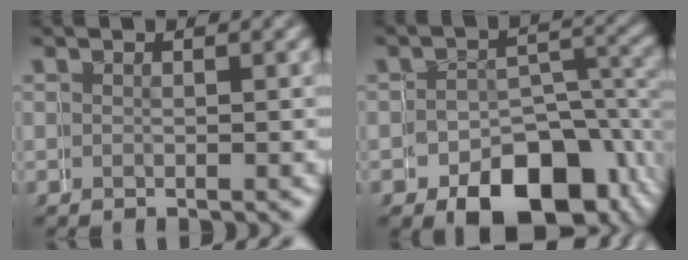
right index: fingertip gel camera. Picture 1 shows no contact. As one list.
[{"total": 7.8, "force": [-3.9, 5.2, 4.3], "torque": [-0.051, -0.016, -0.055]}]